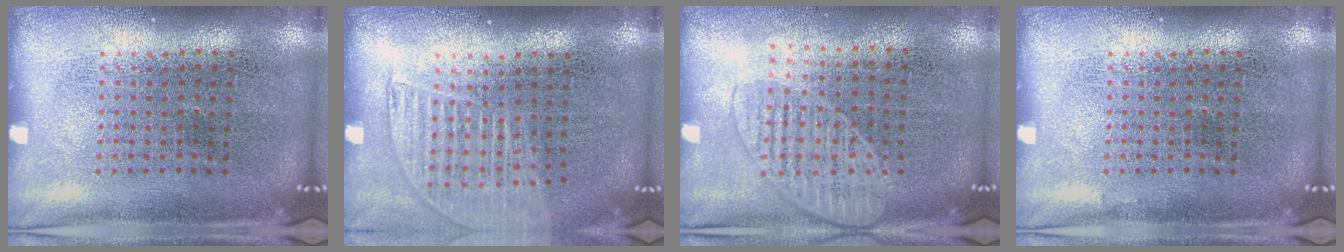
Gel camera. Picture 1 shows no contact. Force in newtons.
{"total": 1.4, "press": 1.3, "slide": 0.6}
{"total": 1.3, "press": 1.2, "slide": 0.6}
{"total": 0.0}